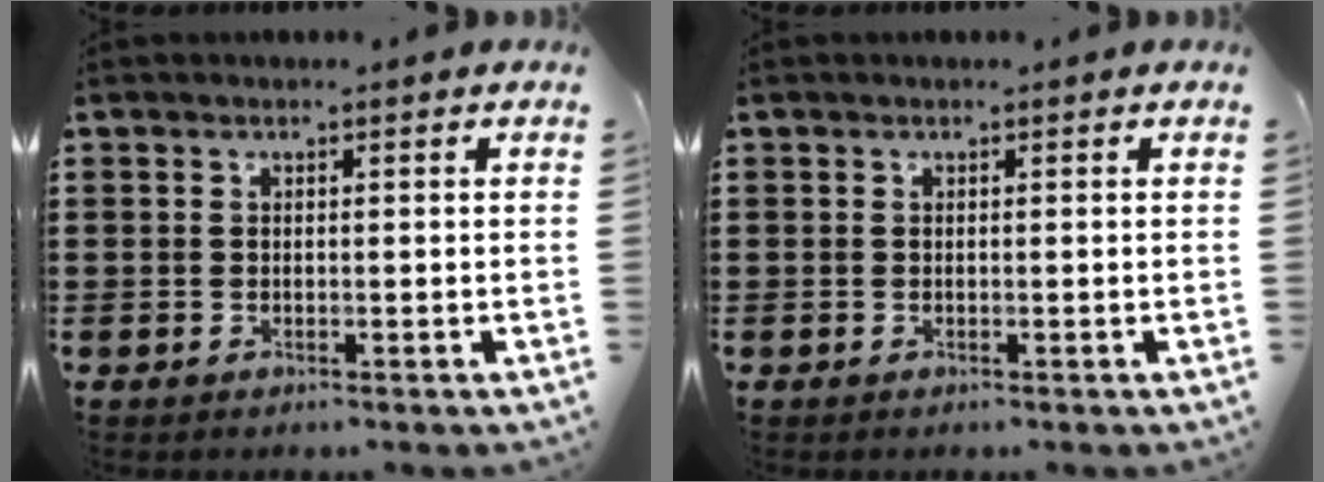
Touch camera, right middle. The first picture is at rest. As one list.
[{"total": 0.0}]